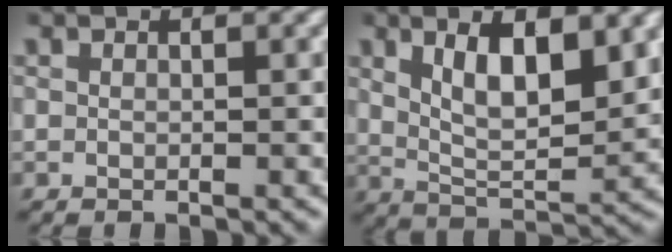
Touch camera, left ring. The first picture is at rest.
{"total": 8.9, "force": [1.9, 5.6, 6.6], "torque": [-0.122, -0.018, 0.029]}